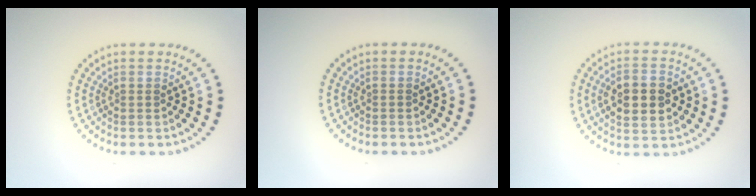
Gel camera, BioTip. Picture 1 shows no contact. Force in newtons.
{"total": 0.0}
{"total": 5.1, "press": 5.1, "slide": 0.3}